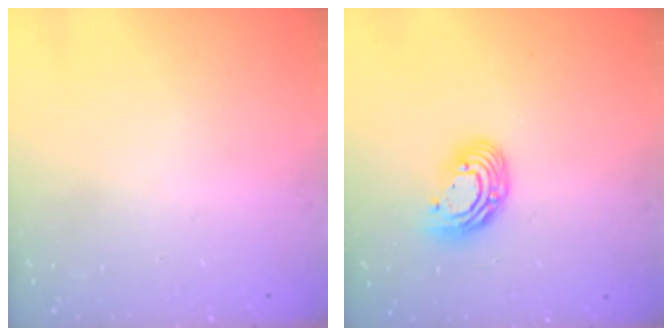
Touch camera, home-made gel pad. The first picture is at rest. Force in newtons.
{"total": 9.8, "press": 9.8, "slide": 0.9}